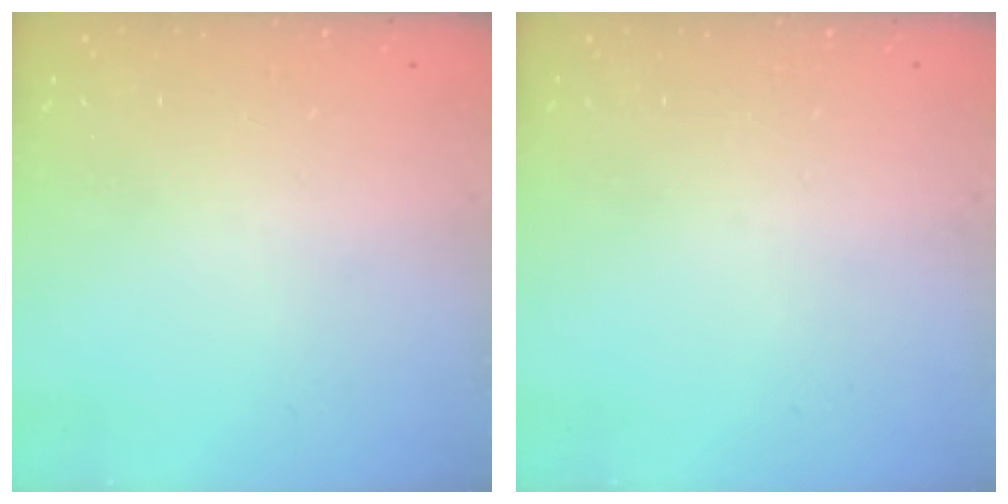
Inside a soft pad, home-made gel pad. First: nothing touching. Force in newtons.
{"total": 0.0}